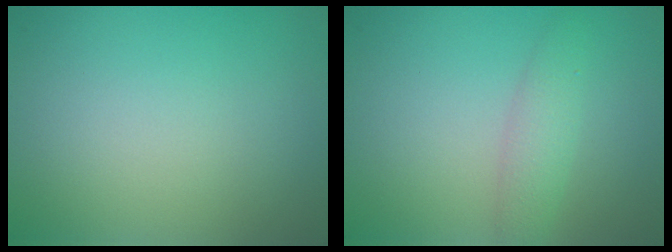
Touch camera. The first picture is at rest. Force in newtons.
{"total": 2.2, "press": 2.2, "slide": 0.0}